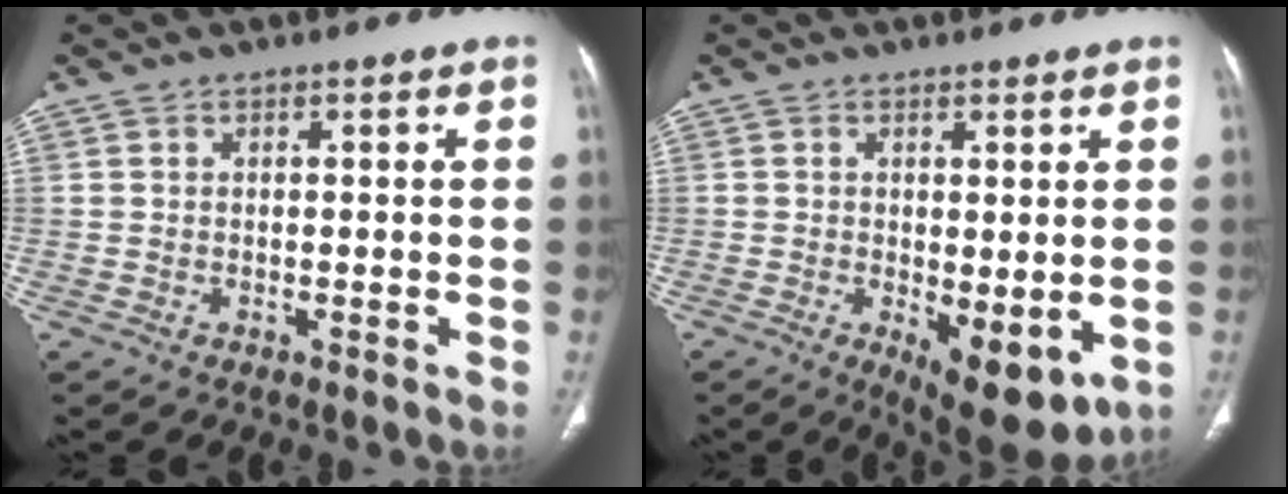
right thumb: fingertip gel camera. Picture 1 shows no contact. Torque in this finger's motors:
{"motor_torque": [-0.44, 0.39, 0.02, 0.00, 0.11]}